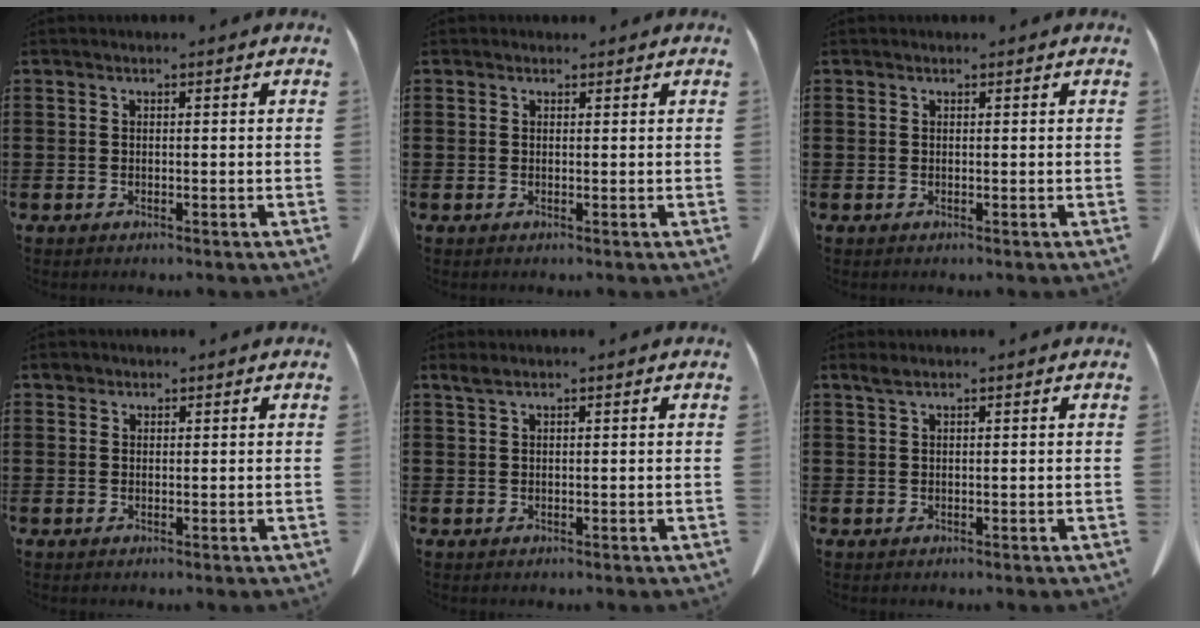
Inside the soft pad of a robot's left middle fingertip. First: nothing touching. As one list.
[{"total": 0.7, "force": [0.5, 0.6, 0.1], "torque": [-0.004, 0.003, 0.009]}, {"total": 0.0}, {"total": 1.0, "force": [0.8, 0.6, 0.1], "torque": [-0.006, 0.004, 0.015]}, {"total": 1.3, "force": [0.9, 0.2, 0.9], "torque": [-0.020, 0.001, 0.016]}, {"total": 1.2, "force": [0.8, 0.2, 0.8], "torque": [-0.019, 0.001, 0.016]}]